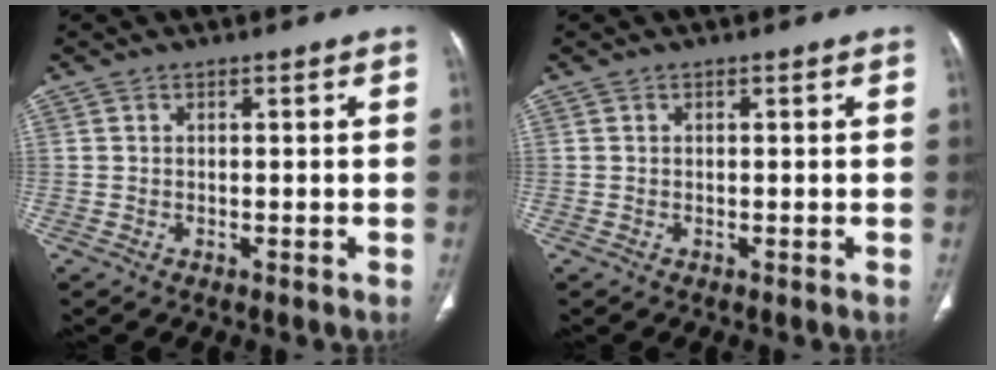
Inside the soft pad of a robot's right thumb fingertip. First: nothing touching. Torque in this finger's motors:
{"motor_torque": [-0.17, 0.17, -0.26, 0.26, 0.00]}